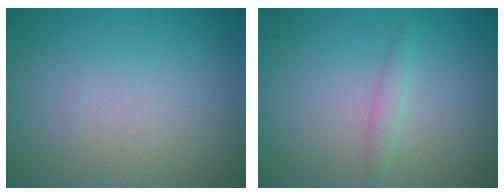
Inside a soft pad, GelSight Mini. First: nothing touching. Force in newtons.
{"total": 1.2, "press": 1.2, "slide": 0.1}